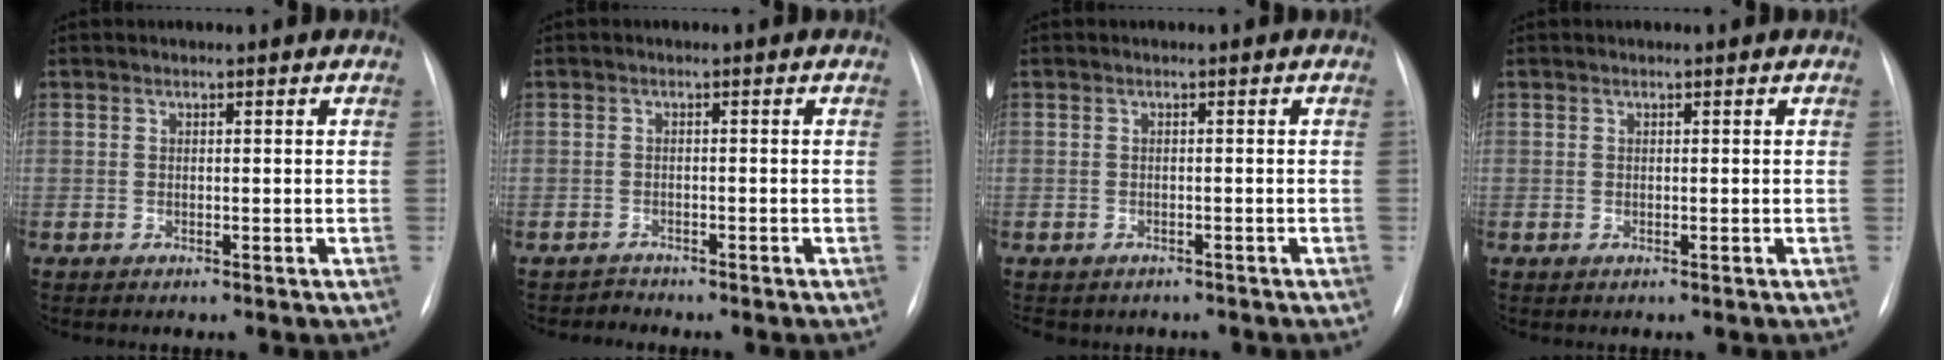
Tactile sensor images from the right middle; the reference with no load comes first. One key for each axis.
{"total": 1.4, "fx": -1.2, "fy": 0.0, "fz": -0.8, "tx": 0.019, "ty": -0.009, "tz": -0.021}
{"total": 5.3, "fx": -4.4, "fy": 2.6, "fz": 1.5, "tx": -0.021, "ty": 0.003, "tz": -0.050}
{"total": 0.0}